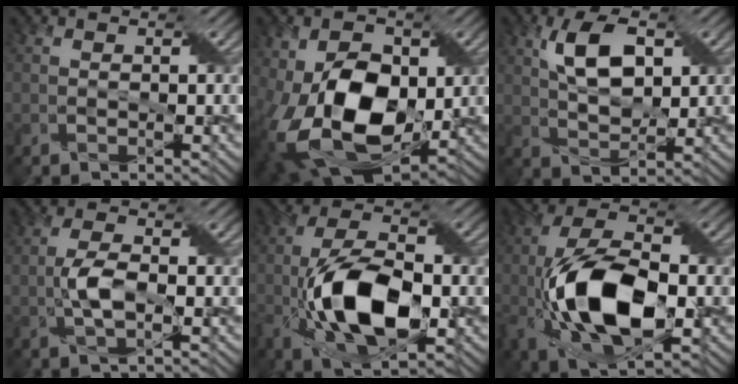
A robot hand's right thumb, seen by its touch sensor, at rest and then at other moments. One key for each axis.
{"total": 18.3, "fx": -2.4, "fy": 12.0, "fz": 13.6, "tx": -0.269, "ty": -0.045, "tz": -0.029}
{"total": 7.5, "fx": 2.6, "fy": 3.8, "fz": 5.9, "tx": -0.120, "ty": 0.006, "tz": 0.048}
{"total": 3.8, "fx": -0.9, "fy": 1.4, "fz": 3.4, "tx": -0.080, "ty": 0.004, "tz": -0.020}
{"total": 13.3, "fx": -4.0, "fy": 6.2, "fz": 11.1, "tx": -0.223, "ty": -0.006, "tz": -0.080}
{"total": 14.8, "fx": -3.9, "fy": 7.3, "fz": 12.2, "tx": -0.244, "ty": -0.005, "tz": -0.084}